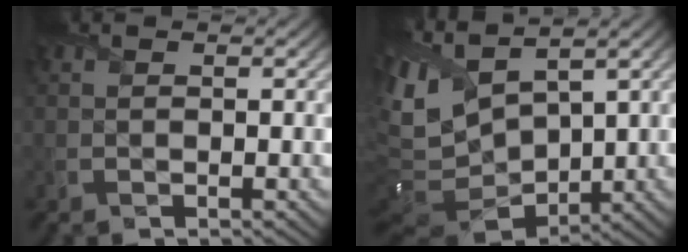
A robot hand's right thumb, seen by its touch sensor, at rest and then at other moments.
{"total": 11.4, "force": [2.5, 6.8, 8.9], "torque": [-0.243, -0.003, 0.066]}